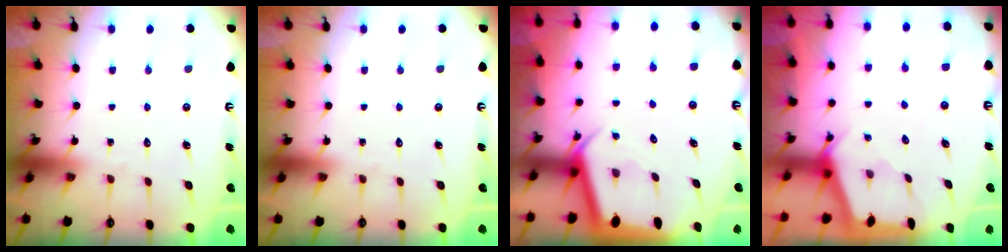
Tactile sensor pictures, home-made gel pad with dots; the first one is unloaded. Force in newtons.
{"total": 0.0}
{"total": 2.8, "press": 2.8, "slide": 0.1}
{"total": 2.2, "press": 2.2, "slide": 0.3}